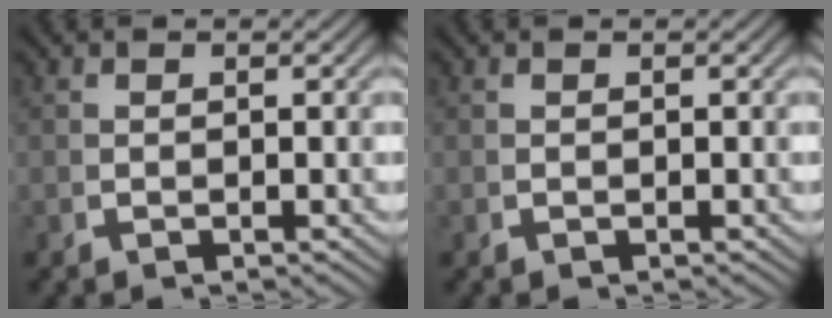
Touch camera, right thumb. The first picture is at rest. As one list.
[{"total": 0.0}]